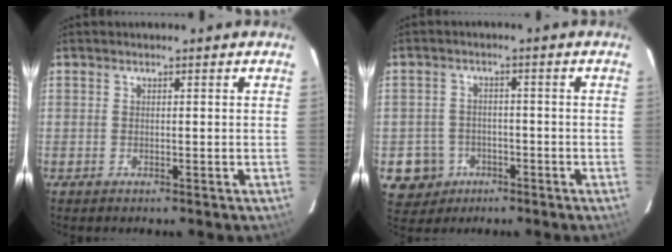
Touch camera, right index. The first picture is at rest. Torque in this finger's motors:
{"motor_torque": [-0.12, 0.02, -0.67, -0.21]}